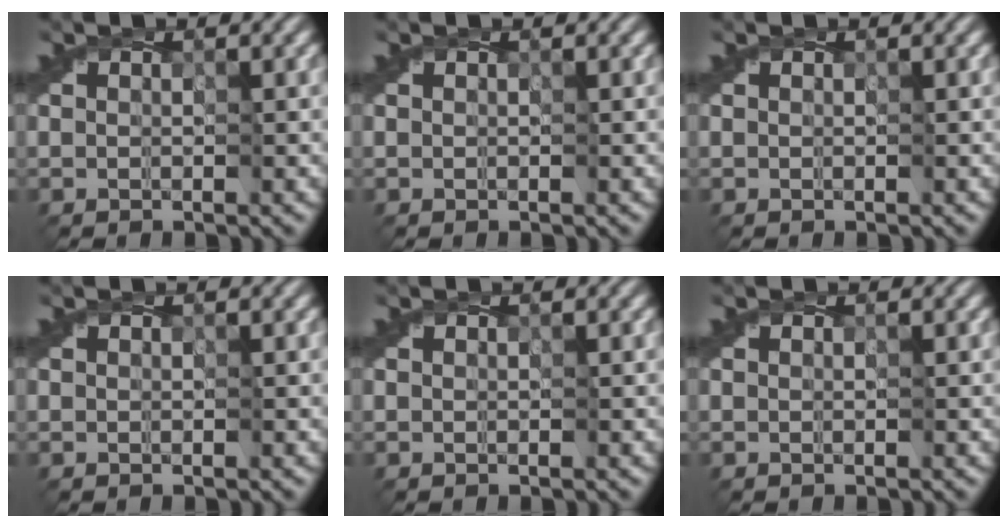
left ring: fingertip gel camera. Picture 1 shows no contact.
{"total": 0.0}
{"total": 0.0}
{"total": 0.0}
{"total": 0.0}
{"total": 0.0}